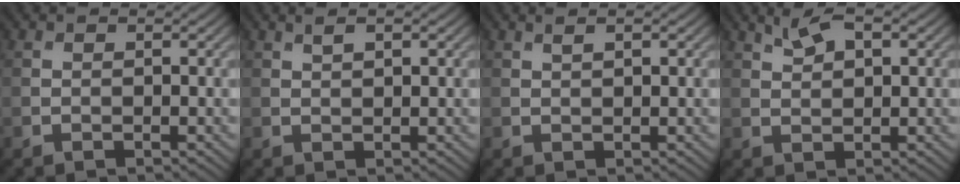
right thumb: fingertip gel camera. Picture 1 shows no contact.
{"total": 1.6, "force": [0.9, 0.5, 1.3], "torque": [-0.026, -0.001, 0.022]}
{"total": 1.3, "force": [0.7, 0.2, 1.0], "torque": [-0.021, 0.003, 0.016]}
{"total": 3.4, "force": [1.9, 1.3, 2.5], "torque": [-0.053, 0.004, 0.041]}